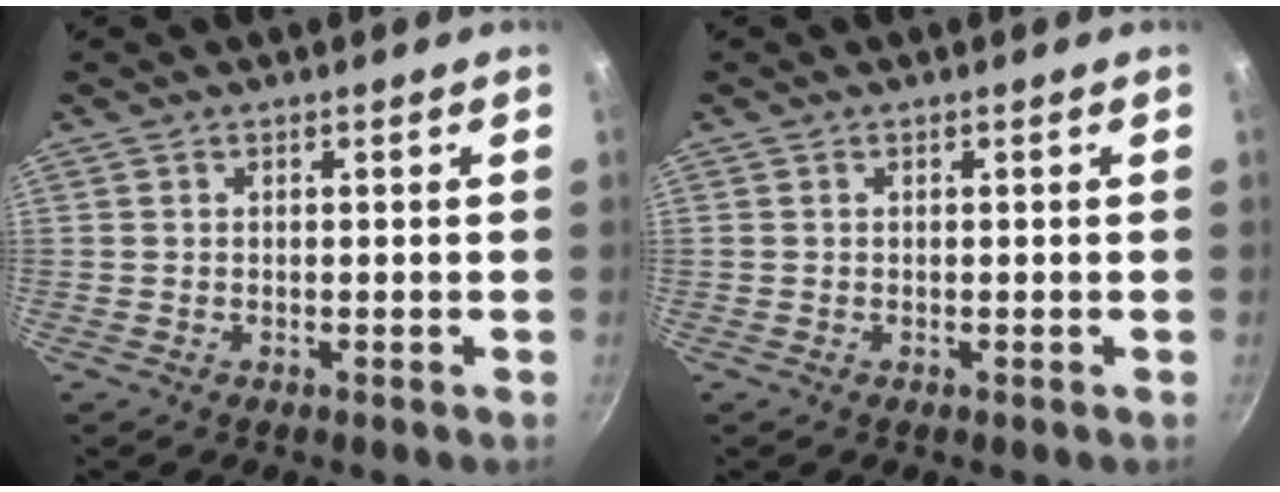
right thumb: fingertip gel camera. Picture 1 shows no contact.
{"total": 0.0}